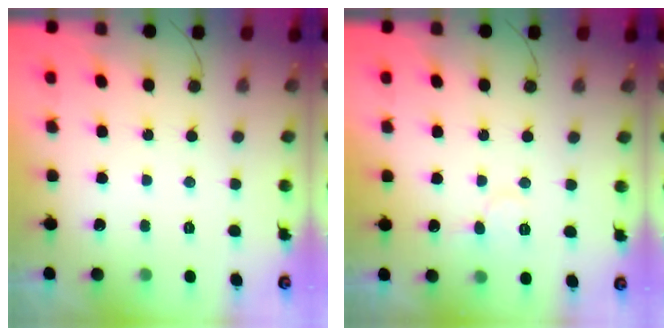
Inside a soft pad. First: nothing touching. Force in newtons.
{"total": 6.8, "press": 6.8, "slide": 0.7}